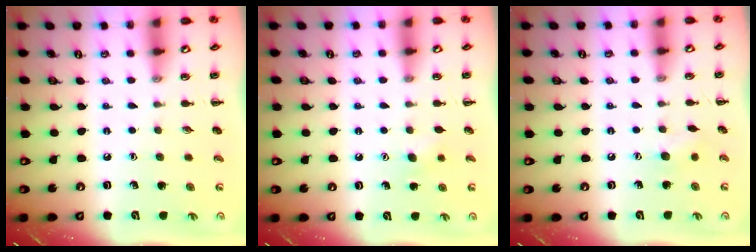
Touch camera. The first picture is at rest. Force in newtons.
{"total": 4.4, "press": 4.2, "slide": 1.0}
{"total": 5.1, "press": 4.9, "slide": 1.2}